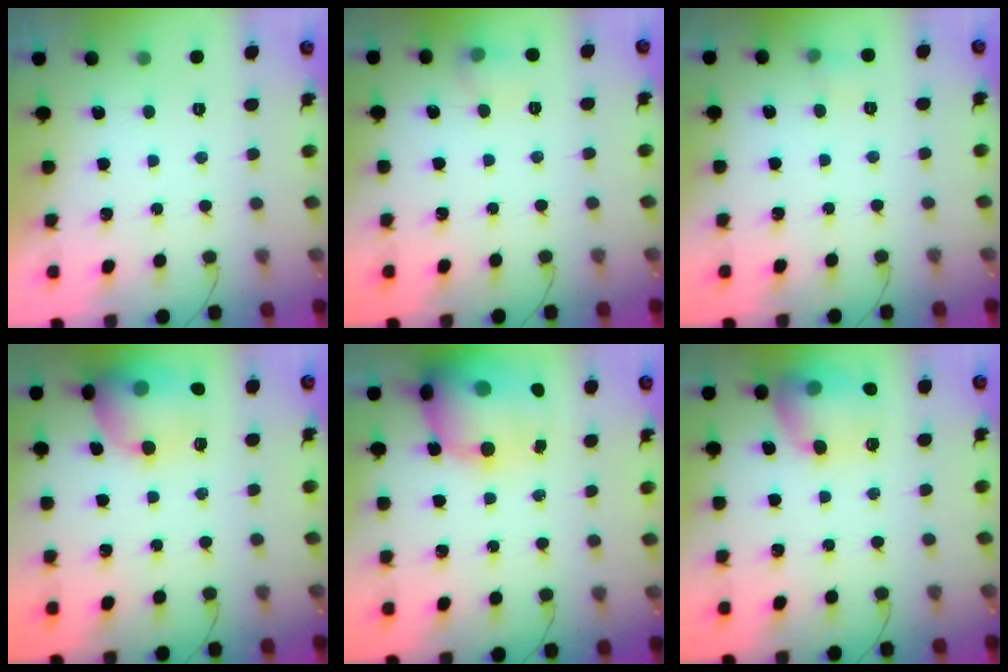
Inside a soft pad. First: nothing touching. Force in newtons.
{"total": 5.9, "press": 5.7, "slide": 1.4}
{"total": 4.1, "press": 3.9, "slide": 1.2}
{"total": 15.2, "press": 14.6, "slide": 4.1}
{"total": 21.9, "press": 21.3, "slide": 5.0}
{"total": 15.7, "press": 15.7, "slide": 1.3}